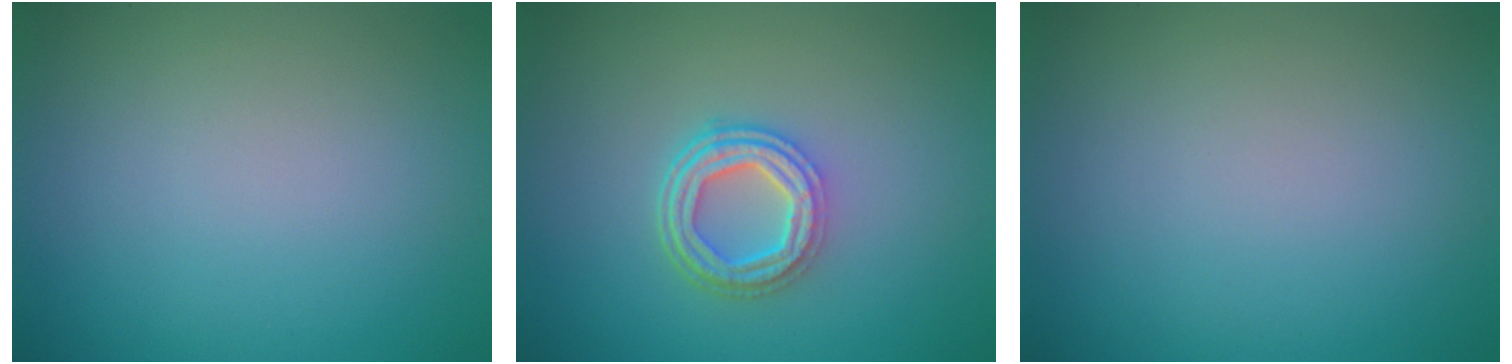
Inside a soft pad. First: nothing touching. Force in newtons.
{"total": 4.2, "press": 3.2, "slide": 2.6}
{"total": 0.0}